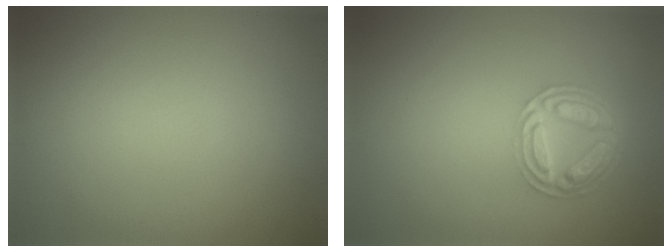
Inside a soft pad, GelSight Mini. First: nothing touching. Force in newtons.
{"total": 4.5, "press": 3.4, "slide": 2.9}